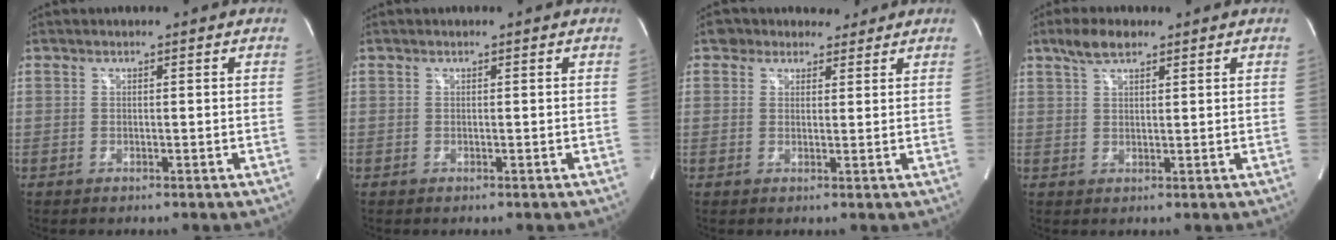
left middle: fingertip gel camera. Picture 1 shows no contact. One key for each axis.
{"total": 0.0}
{"total": 4.7, "fx": 3.7, "fy": 2.8, "fz": 0.6, "tx": 0.000, "ty": 0.017, "tz": 0.052}
{"total": 4.1, "fx": 3.0, "fy": 1.4, "fz": 2.5, "tx": -0.058, "ty": 0.013, "tz": 0.059}